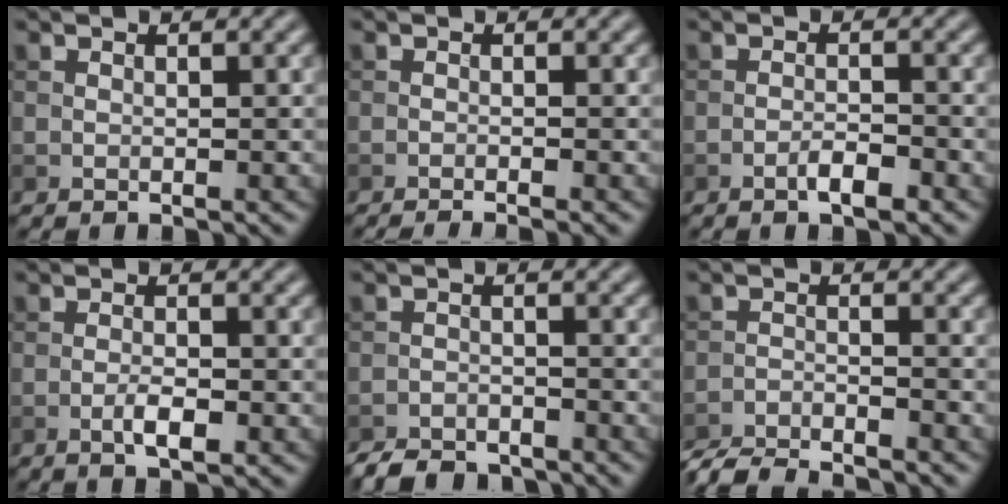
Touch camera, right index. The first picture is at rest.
{"total": 2.2, "force": [-1.5, 0.4, 1.6], "torque": [-0.020, 0.001, -0.029]}
{"total": 2.0, "force": [-1.2, 0.5, 1.5], "torque": [-0.026, 0.004, -0.023]}
{"total": 2.1, "force": [-0.9, 0.6, 1.8], "torque": [-0.034, 0.001, -0.018]}
{"total": 3.6, "force": [-3.4, 1.1, 0.8], "torque": [-0.008, -0.004, -0.063]}
{"total": 5.4, "force": [-5.2, 0.6, 1.3], "torque": [-0.028, -0.015, -0.095]}